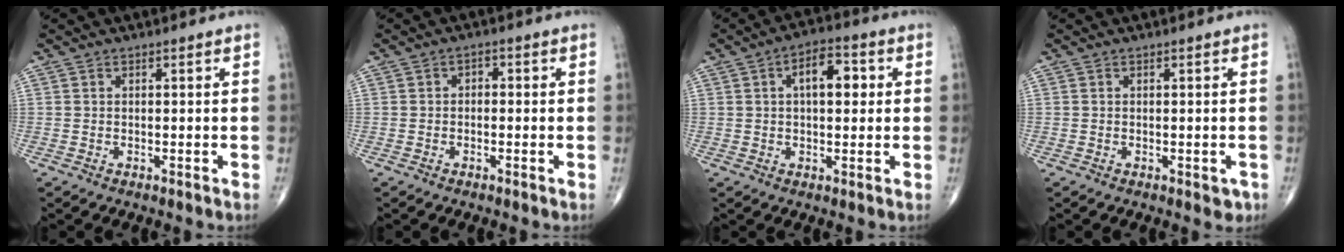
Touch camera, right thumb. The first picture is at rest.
{"total": 1.5, "force": [-0.2, 1.1, 1.0], "torque": [-0.003, 0.006, -0.010]}
{"total": 8.0, "force": [1.8, 4.1, 6.7], "torque": [-0.084, 0.013, 0.022]}
{"total": 1.6, "force": [-0.6, 0.9, 1.2], "torque": [0.000, 0.000, -0.005]}